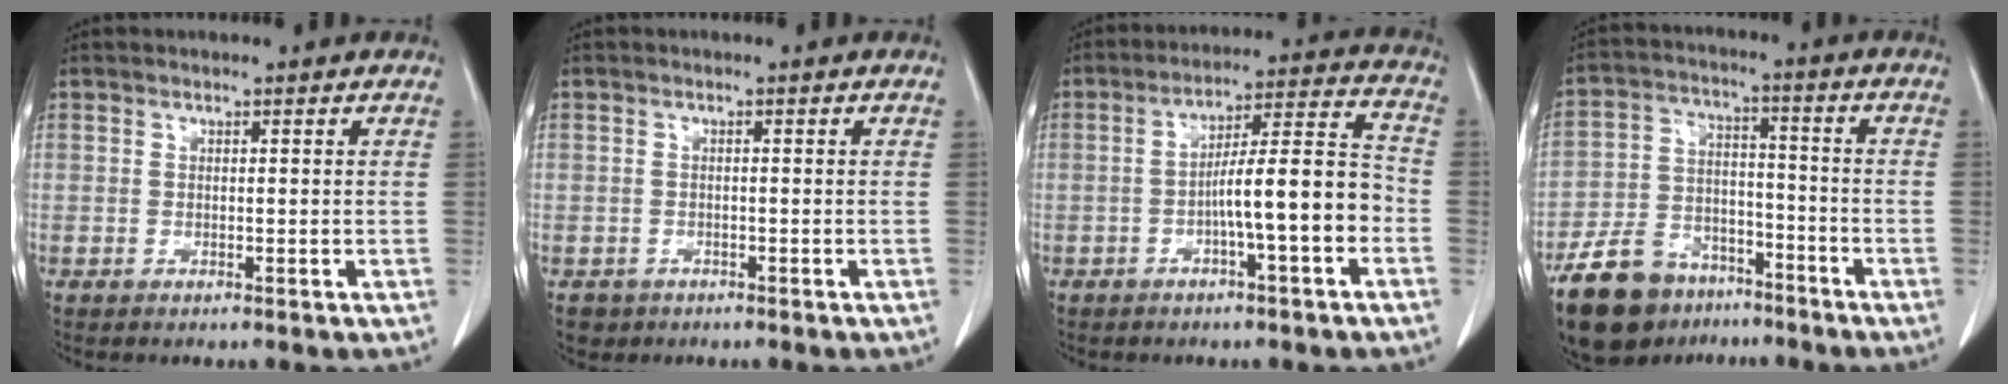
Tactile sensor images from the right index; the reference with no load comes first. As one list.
[{"total": 2.4, "force": [-1.3, 2.0, 0.0], "torque": [-0.004, 0.005, -0.020]}, {"total": 10.9, "force": [-3.2, 0.7, 10.4], "torque": [-0.166, 0.026, -0.050]}, {"total": 13.7, "force": [-9.8, 7.7, 5.5], "torque": [-0.109, 0.015, -0.167]}]